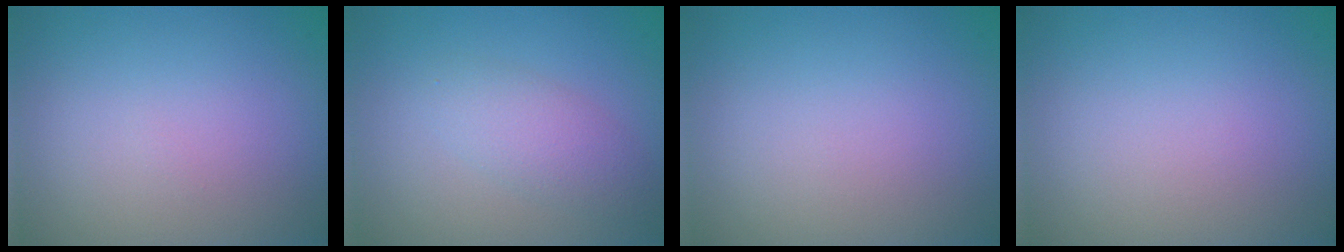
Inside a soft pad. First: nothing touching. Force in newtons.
{"total": 2.7, "press": 2.7, "slide": 0.0}
{"total": 0.0}
{"total": 0.0}